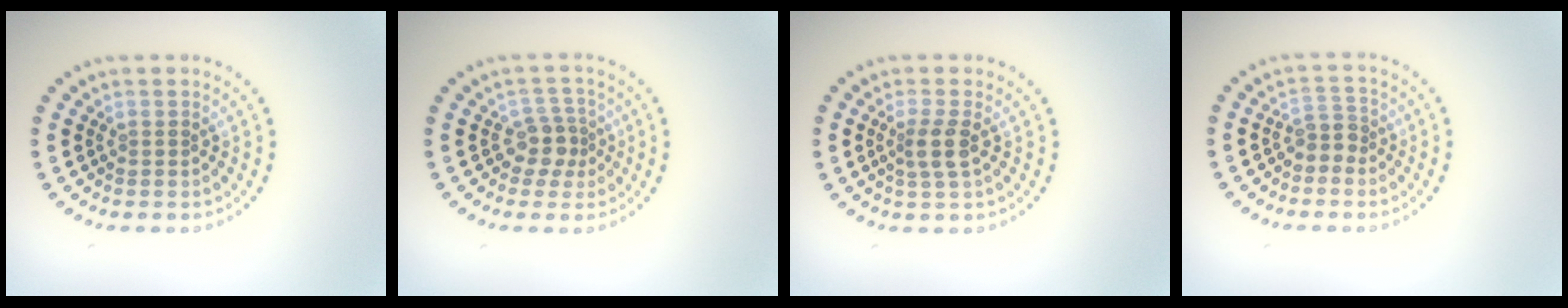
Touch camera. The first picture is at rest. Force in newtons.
{"total": 2.5, "press": 1.9, "slide": 1.5}
{"total": 2.2, "press": 1.8, "slide": 1.3}
{"total": 1.9, "press": 1.4, "slide": 1.2}